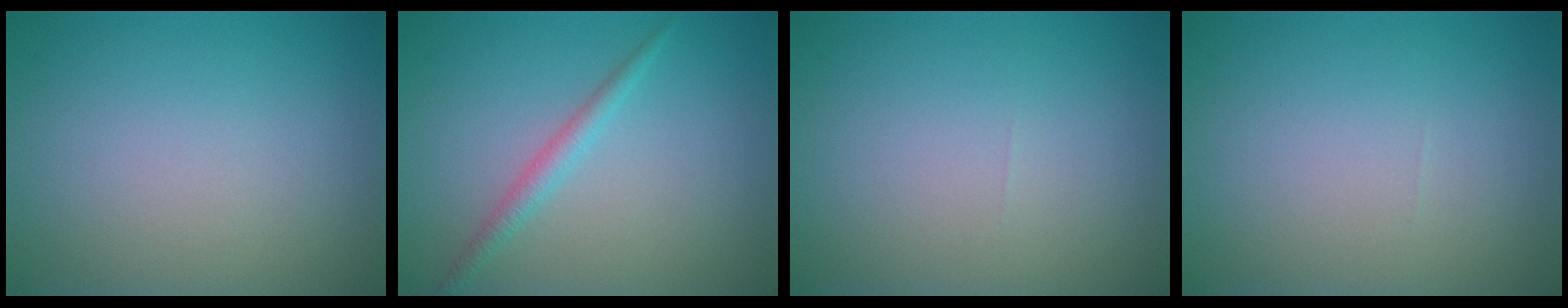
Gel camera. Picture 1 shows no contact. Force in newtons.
{"total": 1.7, "press": 1.7, "slide": 0.1}
{"total": 0.0}
{"total": 0.0}